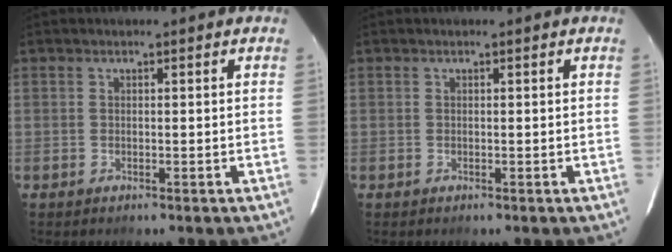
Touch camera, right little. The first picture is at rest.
{"total": 0.0}